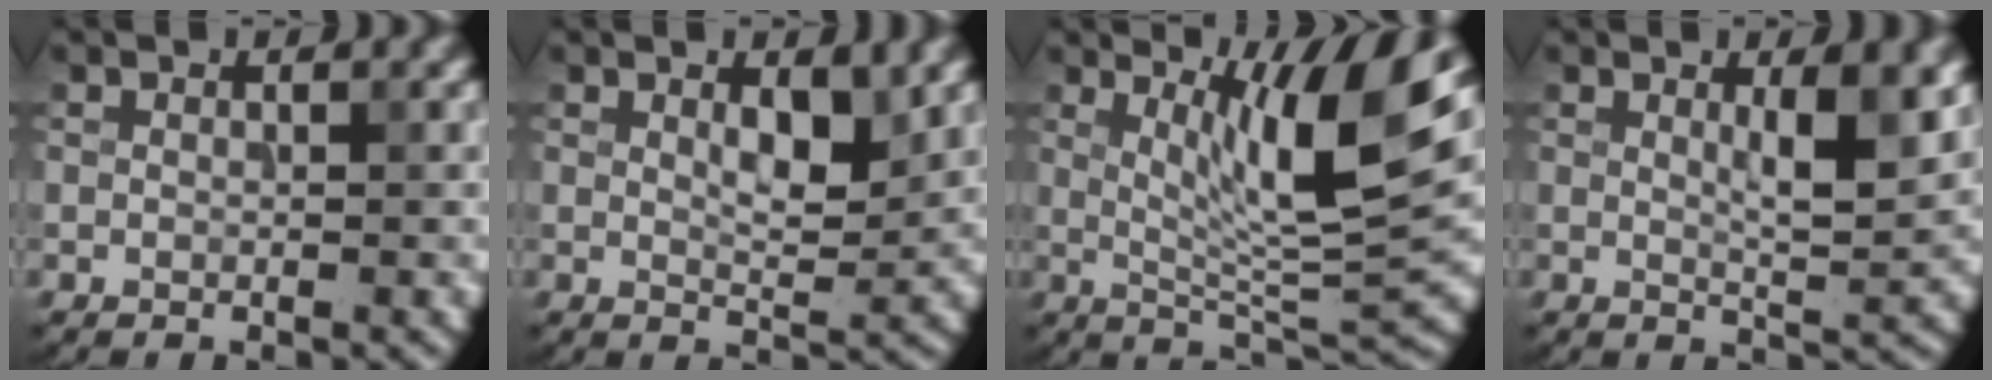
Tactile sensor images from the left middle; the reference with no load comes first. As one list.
[{"total": 2.7, "force": [1.3, 0.8, 2.3], "torque": [-0.036, -0.006, 0.023]}, {"total": 9.0, "force": [3.3, 1.7, 8.2], "torque": [-0.124, -0.012, 0.061]}, {"total": 3.8, "force": [1.3, 0.8, 3.5], "torque": [-0.051, -0.006, 0.020]}]